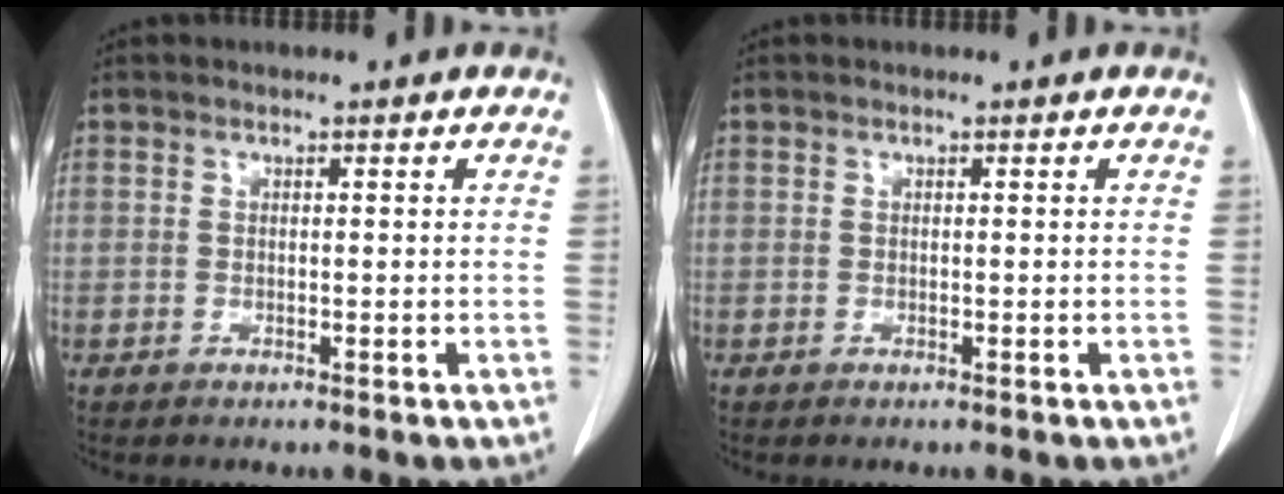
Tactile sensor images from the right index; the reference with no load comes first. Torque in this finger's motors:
{"motor_torque": [0.00, 0.00, 0.02, 0.00]}